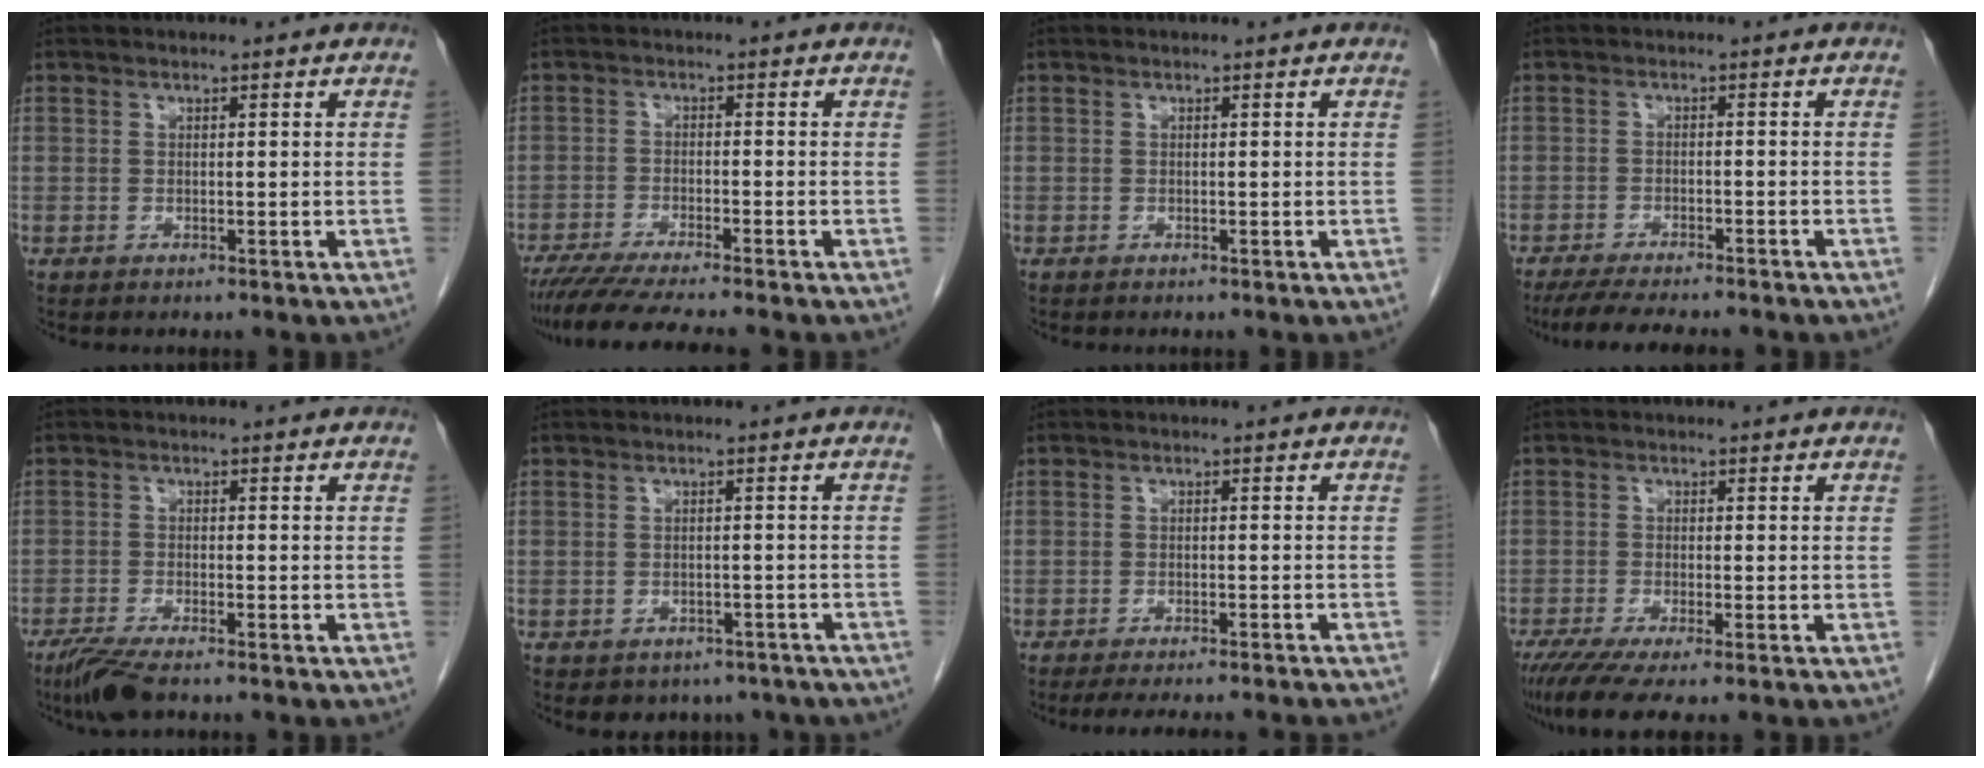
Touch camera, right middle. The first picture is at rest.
{"total": 9.4, "force": [-8.1, -0.5, 4.7], "torque": [-0.061, -0.025, -0.129]}
{"total": 0.0}
{"total": 10.8, "force": [-9.2, 1.6, 5.3], "torque": [-0.076, -0.015, -0.131]}
{"total": 5.0, "force": [-3.9, 0.7, 3.1], "torque": [-0.062, -0.013, -0.071]}
{"total": 7.5, "force": [-5.9, 4.3, 1.6], "torque": [-0.012, 0.006, -0.061]}
{"total": 12.3, "force": [-11.1, 1.0, 5.2], "torque": [-0.062, -0.013, -0.137]}
{"total": 6.8, "force": [-5.1, 0.4, 4.5], "torque": [-0.070, -0.017, -0.086]}